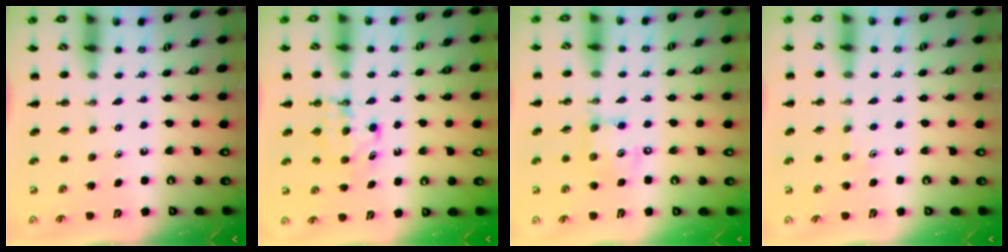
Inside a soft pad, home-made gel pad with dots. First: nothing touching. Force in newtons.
{"total": 5.2, "press": 5.1, "slide": 0.9}
{"total": 9.2, "press": 9.2, "slide": 1.1}
{"total": 3.9, "press": 3.7, "slide": 1.3}